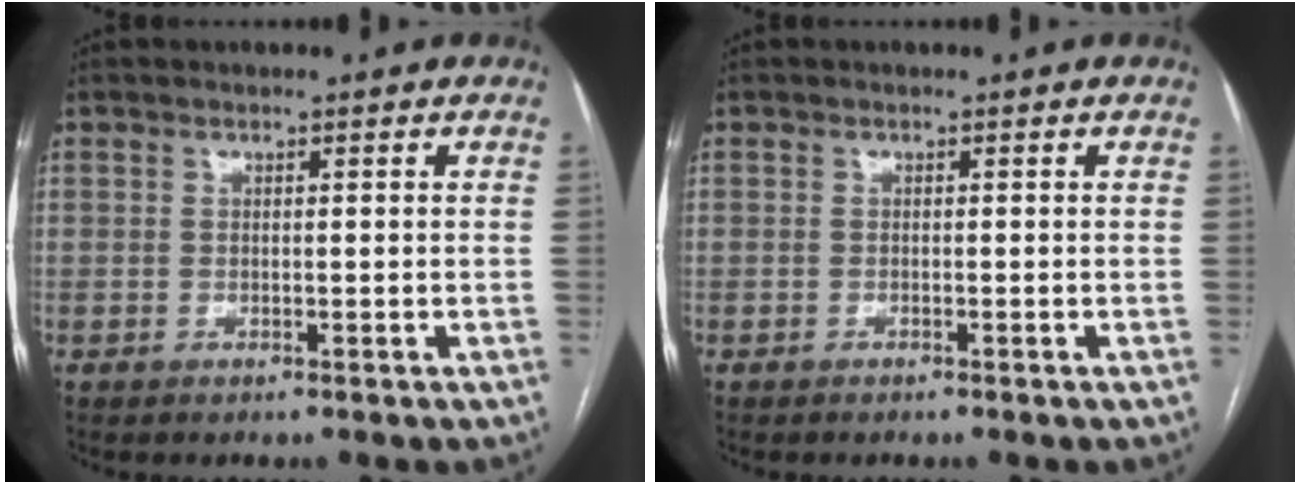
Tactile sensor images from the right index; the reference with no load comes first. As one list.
[{"total": 0.0}]